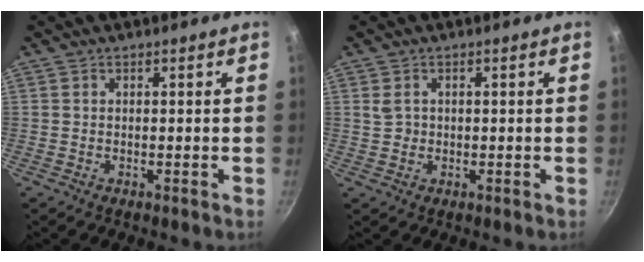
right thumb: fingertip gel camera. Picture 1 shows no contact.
{"total": 2.0, "force": [0.4, 1.7, 1.0], "torque": [-0.014, 0.002, 0.013]}